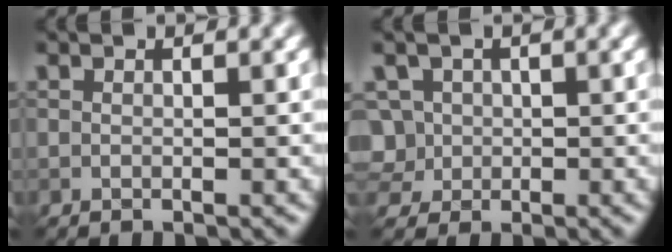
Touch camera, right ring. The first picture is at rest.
{"total": 5.1, "force": [0.1, 4.6, 2.2], "torque": [-0.049, 0.033, -0.013]}